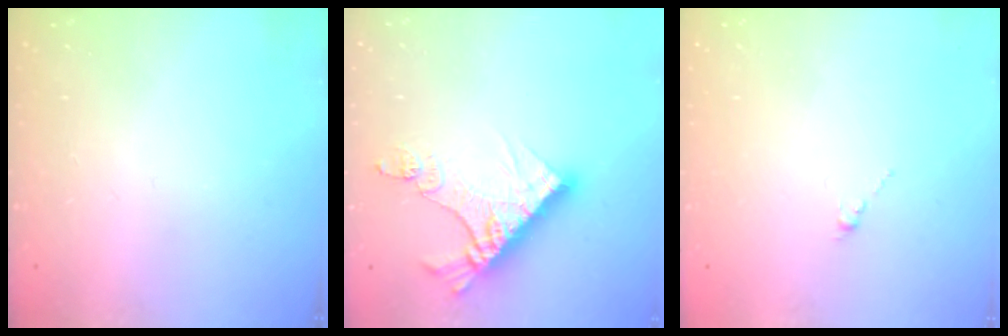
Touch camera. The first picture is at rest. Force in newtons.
{"total": 12.6, "press": 12.6, "slide": 1.1}
{"total": 0.0}